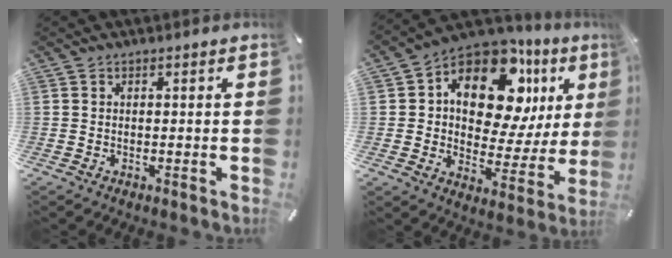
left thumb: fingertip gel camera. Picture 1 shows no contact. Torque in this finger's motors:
{"motor_torque": [2.21, 2.79, 2.14, -0.63, 0.20]}